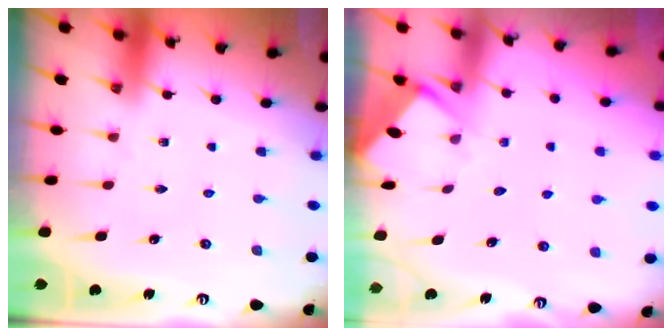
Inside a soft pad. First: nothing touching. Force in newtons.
{"total": 4.2, "press": 4.2, "slide": 0.2}